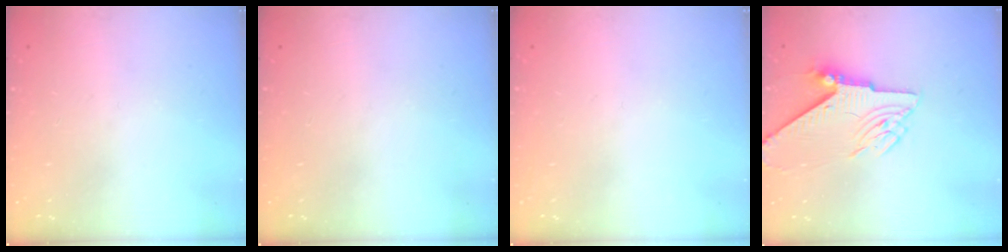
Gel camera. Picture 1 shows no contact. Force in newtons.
{"total": 0.0}
{"total": 0.0}
{"total": 8.1, "press": 8.1, "slide": 0.6}